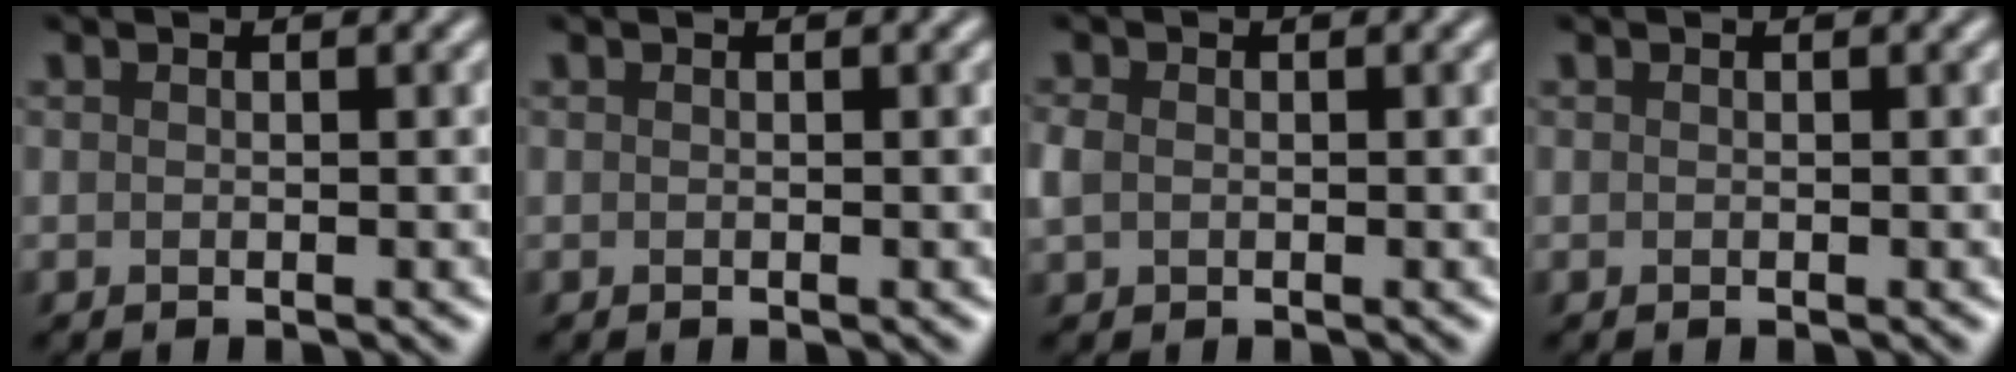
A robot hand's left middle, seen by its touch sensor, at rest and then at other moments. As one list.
[{"total": 0.0}, {"total": 1.6, "force": [0.0, 1.3, 0.8], "torque": [-0.020, 0.000, -0.003]}, {"total": 0.0}]